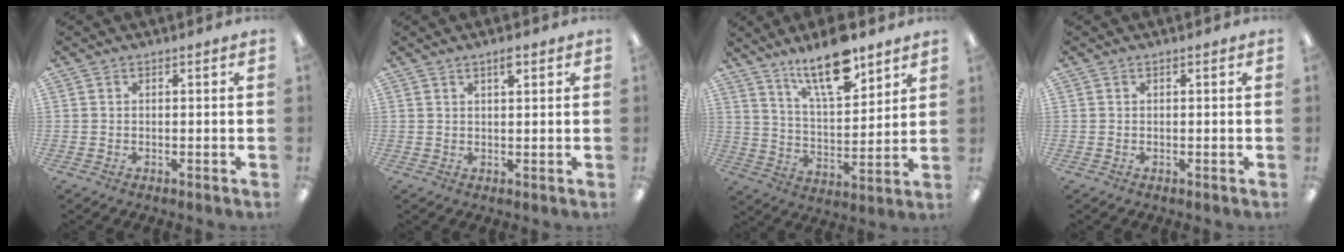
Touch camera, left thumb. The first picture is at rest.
{"total": 2.5, "force": [1.8, 0.7, 1.7], "torque": [-0.021, -0.005, 0.027]}
{"total": 15.3, "force": [11.2, 5.0, 9.2], "torque": [-0.155, -0.056, 0.189]}
{"total": 0.0}